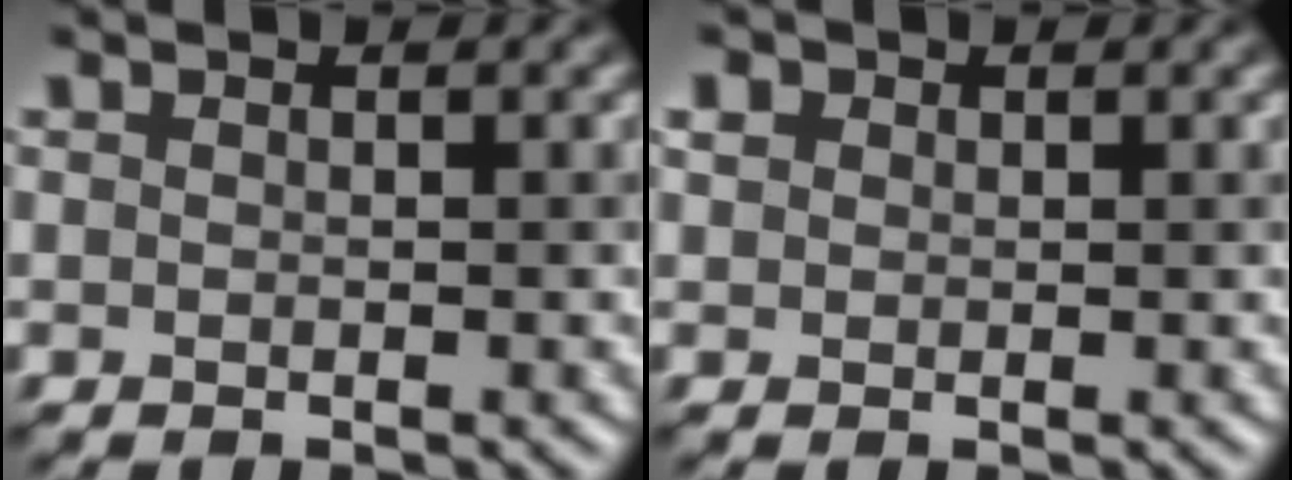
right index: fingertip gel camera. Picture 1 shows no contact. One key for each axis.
{"total": 1.2, "fx": 0.6, "fy": 1.0, "fz": 0.2, "tx": -0.004, "ty": 0.006, "tz": 0.007}